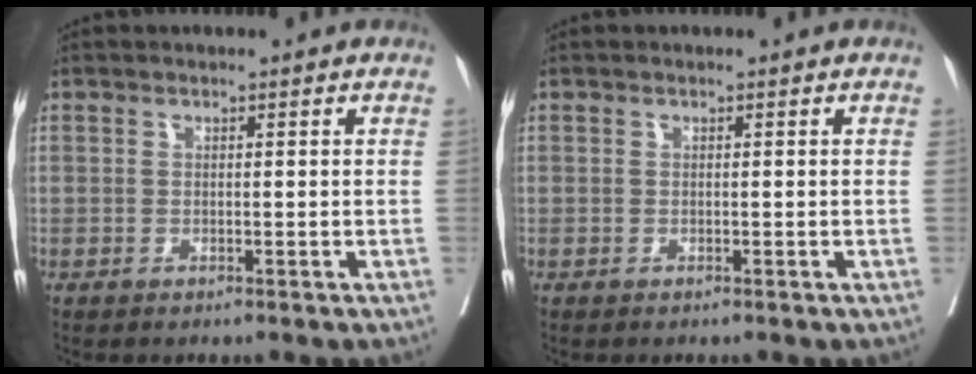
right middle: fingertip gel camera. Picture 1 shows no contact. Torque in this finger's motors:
{"motor_torque": [0.09, -0.14, -0.01, 0.02]}